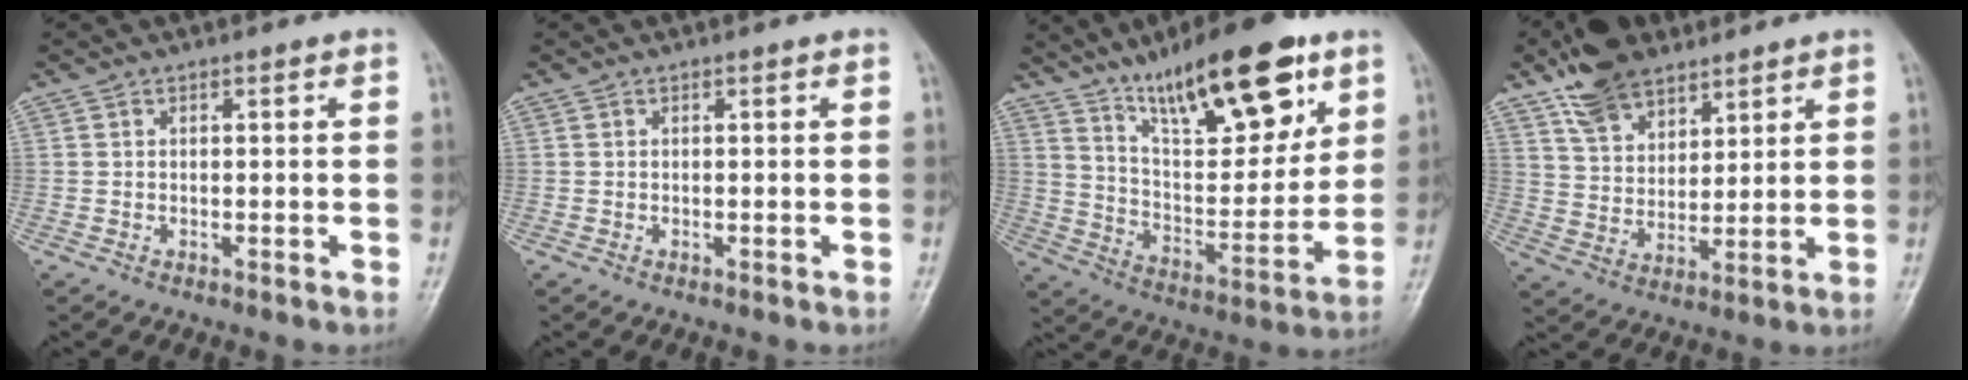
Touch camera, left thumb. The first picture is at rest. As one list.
[{"total": 0.0}, {"total": 21.7, "force": [13.4, 7.4, 15.4], "torque": [-0.202, -0.058, 0.228]}, {"total": 12.1, "force": [8.2, 6.6, 6.0], "torque": [-0.082, -0.029, 0.154]}]